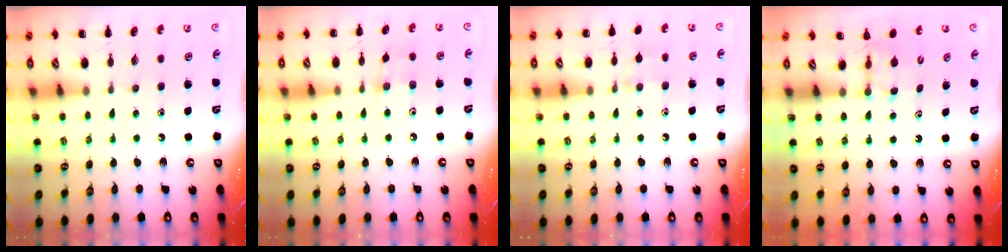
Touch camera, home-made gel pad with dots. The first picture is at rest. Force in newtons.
{"total": 5.1, "press": 4.8, "slide": 1.5}
{"total": 5.9, "press": 5.5, "slide": 2.3}
{"total": 2.8, "press": 2.6, "slide": 1.1}